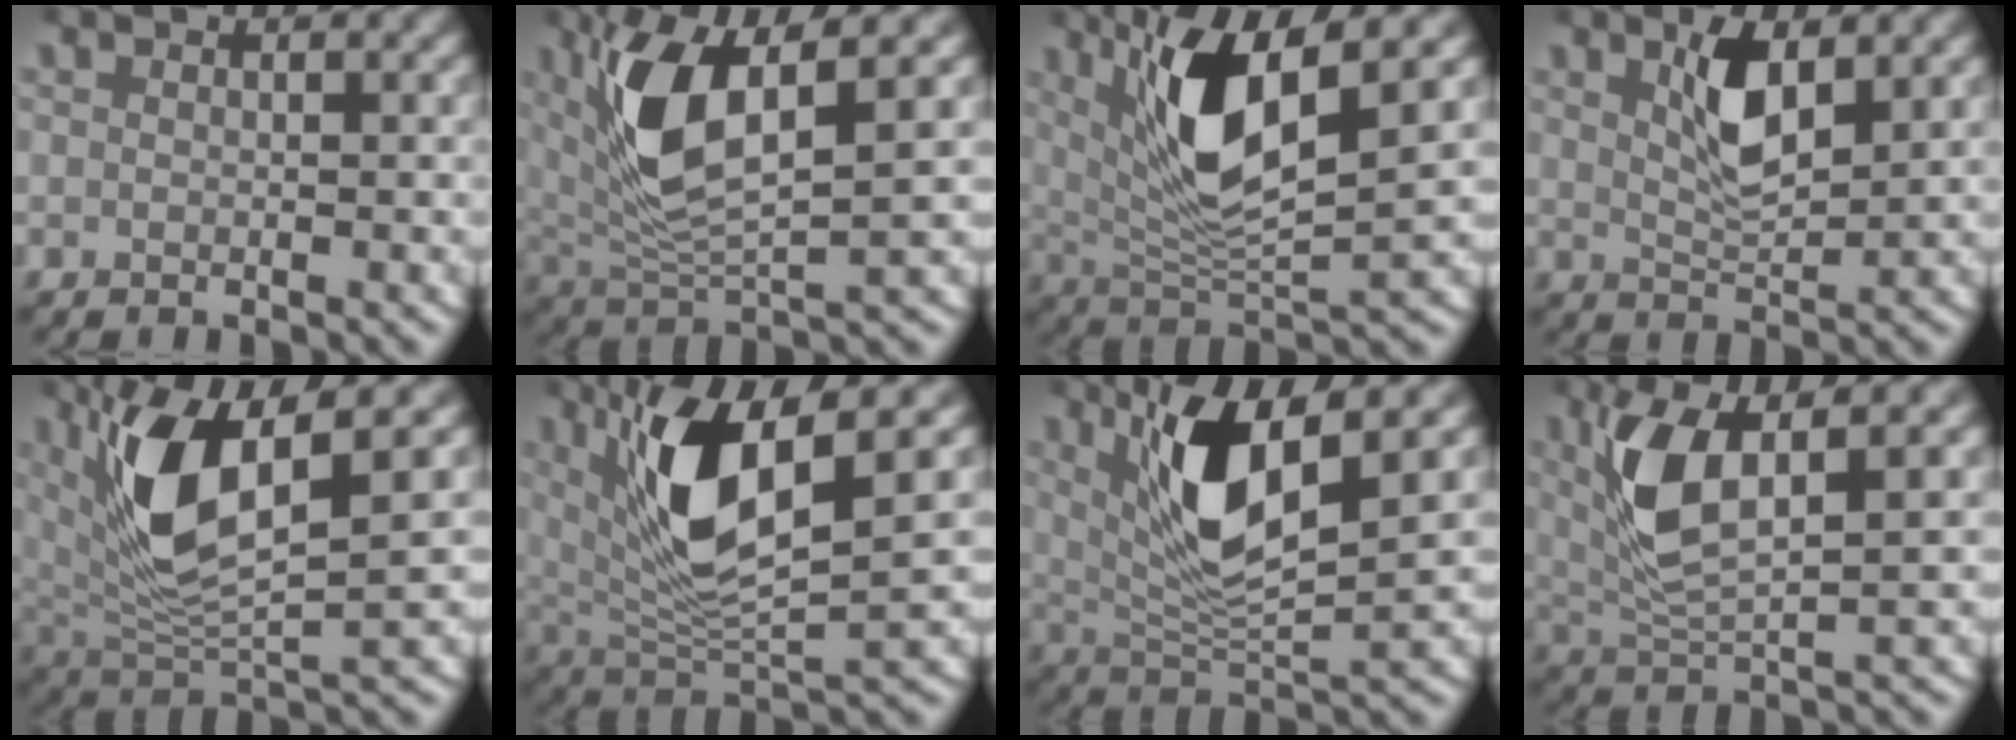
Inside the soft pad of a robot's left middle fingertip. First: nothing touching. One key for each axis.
{"total": 7.6, "fx": 2.1, "fy": 2.8, "fz": 6.7, "tx": -0.140, "ty": 0.013, "tz": 0.036}
{"total": 8.6, "fx": 3.1, "fy": 2.8, "fz": 7.5, "tx": -0.138, "ty": 0.008, "tz": 0.051}
{"total": 3.6, "fx": 1.6, "fy": 1.1, "fz": 3.0, "tx": -0.063, "ty": -0.005, "tz": 0.032}
{"total": 8.6, "fx": 2.4, "fy": 3.5, "fz": 7.5, "tx": -0.153, "ty": 0.008, "tz": 0.040}
{"total": 9.3, "fx": 2.9, "fy": 3.3, "fz": 8.2, "tx": -0.156, "ty": 0.009, "tz": 0.048}
{"total": 7.8, "fx": 2.8, "fy": 2.2, "fz": 6.9, "tx": -0.125, "ty": 0.005, "tz": 0.049}
{"total": 6.1, "fx": 2.0, "fy": 1.8, "fz": 5.4, "tx": -0.118, "ty": 0.012, "tz": 0.035}